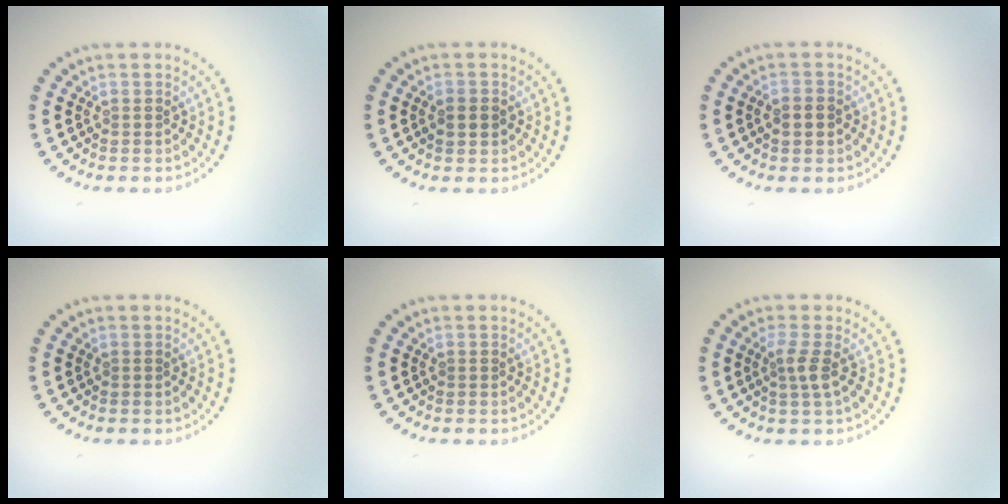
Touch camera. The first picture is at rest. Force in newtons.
{"total": 1.4, "press": 1.4, "slide": 0.0}
{"total": 1.6, "press": 1.6, "slide": 0.3}
{"total": 0.0}
{"total": 0.0}
{"total": 1.7, "press": 1.3, "slide": 1.1}